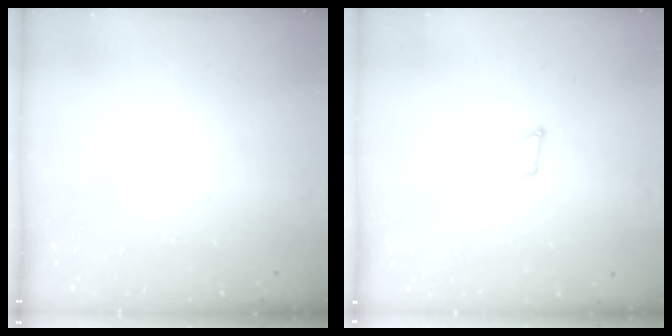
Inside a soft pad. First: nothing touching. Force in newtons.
{"total": 2.9, "press": 2.9, "slide": 0.3}